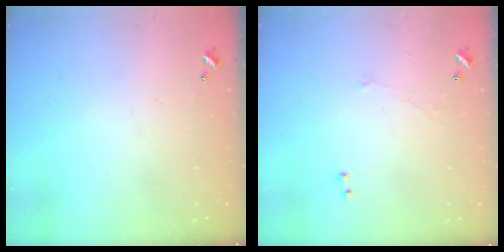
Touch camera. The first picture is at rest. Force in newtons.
{"total": 0.9, "press": 0.7, "slide": 0.7}